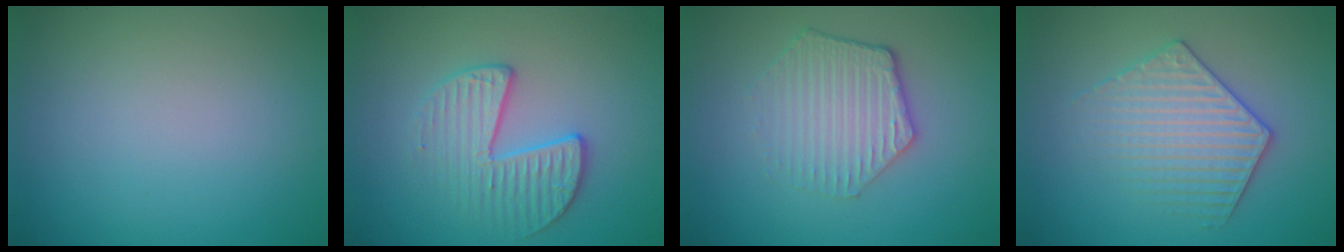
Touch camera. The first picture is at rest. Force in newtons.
{"total": 3.3, "press": 3.0, "slide": 1.3}
{"total": 3.5, "press": 3.0, "slide": 1.7}
{"total": 3.4, "press": 3.4, "slide": 0.6}